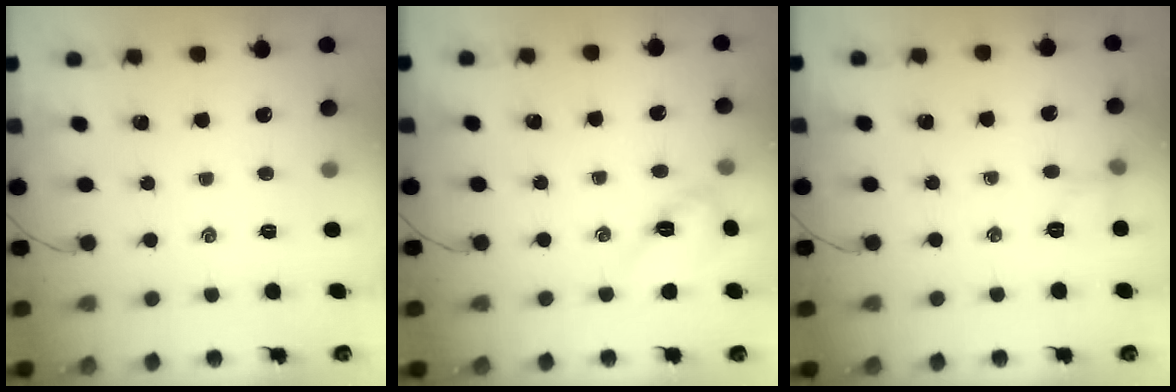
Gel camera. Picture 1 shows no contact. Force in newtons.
{"total": 5.1, "press": 5.1, "slide": 0.7}
{"total": 5.4, "press": 5.3, "slide": 1.1}